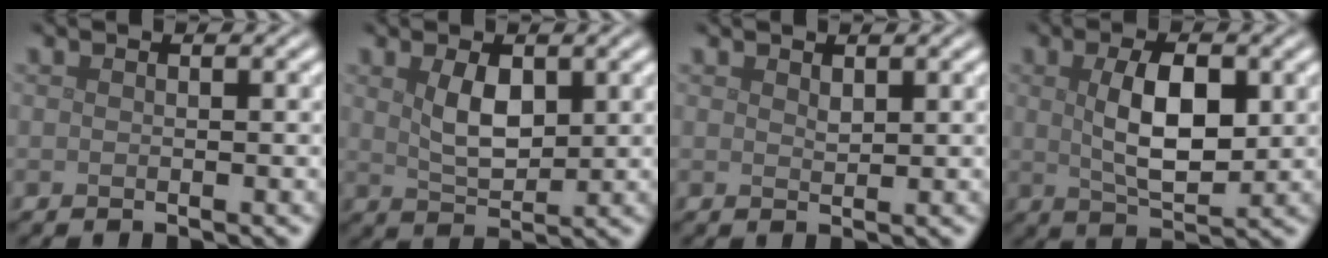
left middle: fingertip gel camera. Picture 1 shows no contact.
{"total": 3.3, "force": [1.1, 1.7, 2.6], "torque": [-0.054, -0.003, 0.025]}
{"total": 0.8, "force": [0.6, 0.3, 0.4], "torque": [-0.011, -0.001, 0.013]}
{"total": 5.6, "force": [0.8, 2.6, 4.9], "torque": [-0.093, -0.002, 0.019]}